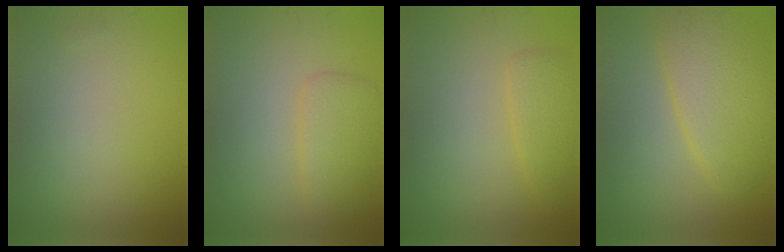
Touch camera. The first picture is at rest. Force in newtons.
{"total": 2.8, "press": 2.8, "slide": 0.2}
{"total": 2.2, "press": 2.2, "slide": 0.1}
{"total": 5.1, "press": 5.1, "slide": 0.3}